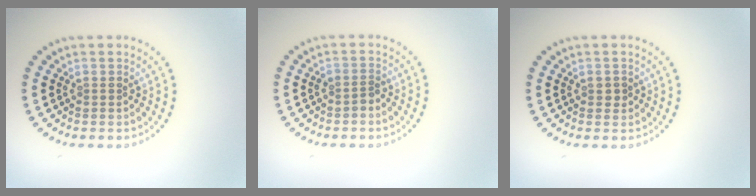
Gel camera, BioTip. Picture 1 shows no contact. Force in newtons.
{"total": 1.0, "press": 0.8, "slide": 0.6}
{"total": 0.9, "press": 0.9, "slide": 0.3}